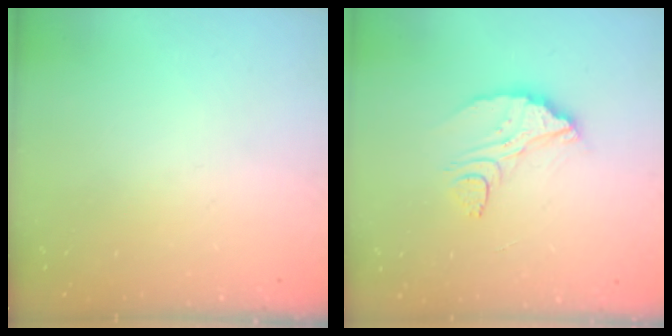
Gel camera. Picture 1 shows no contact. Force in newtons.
{"total": 9.8, "press": 9.7, "slide": 0.8}